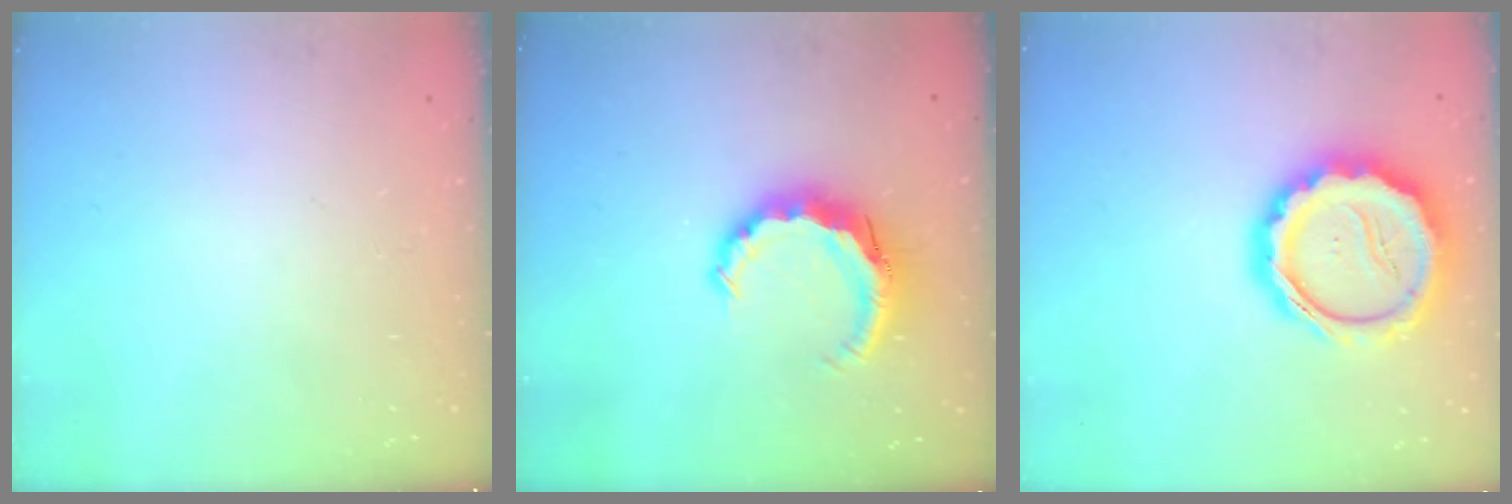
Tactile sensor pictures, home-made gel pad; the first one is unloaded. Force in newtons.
{"total": 8.6, "press": 8.5, "slide": 1.1}
{"total": 19.7, "press": 19.4, "slide": 3.8}